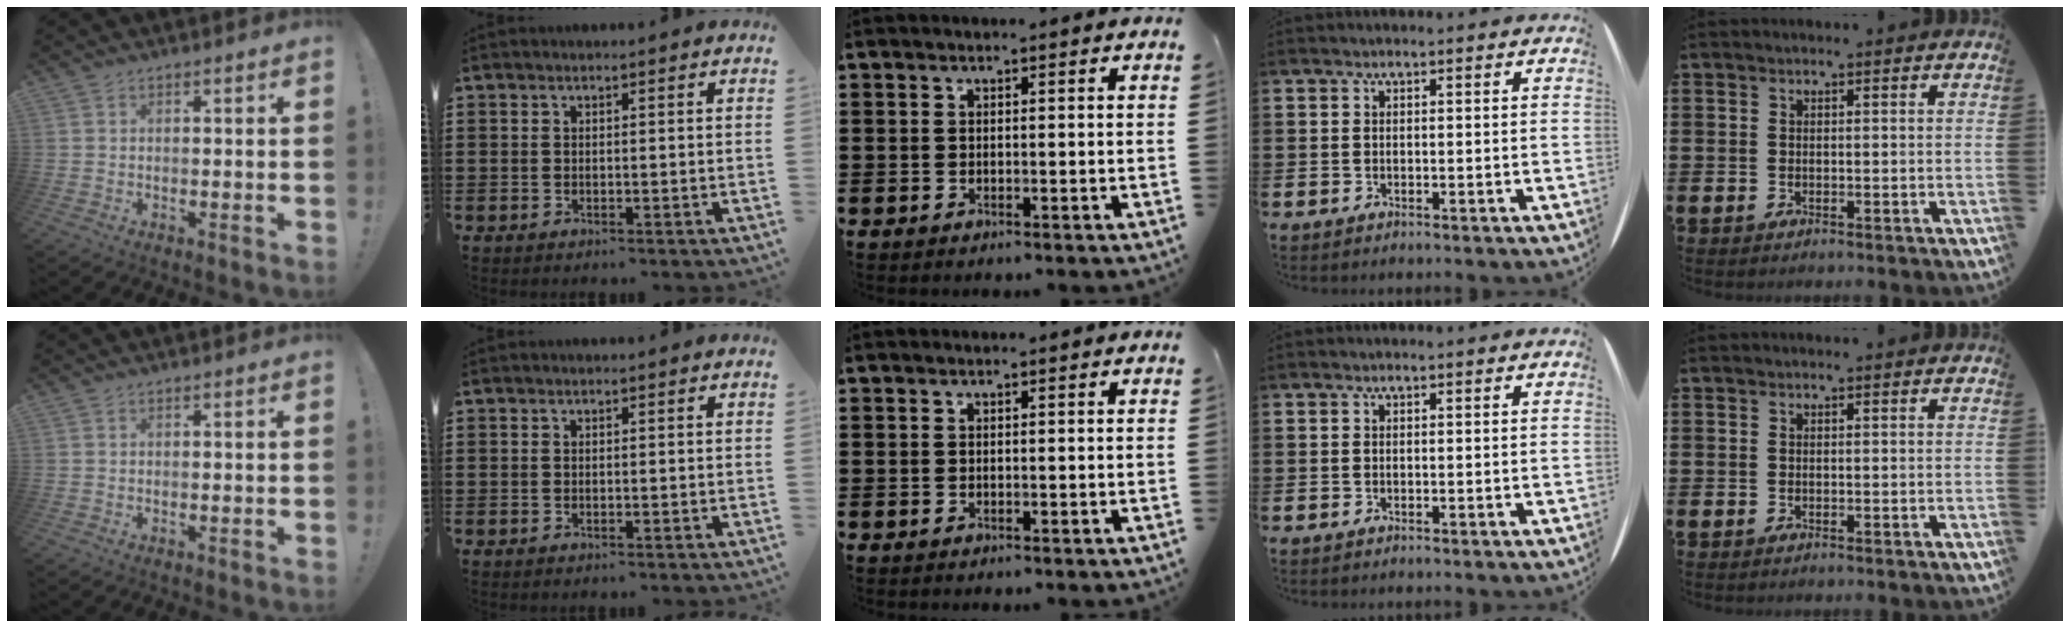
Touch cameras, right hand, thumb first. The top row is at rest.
{}